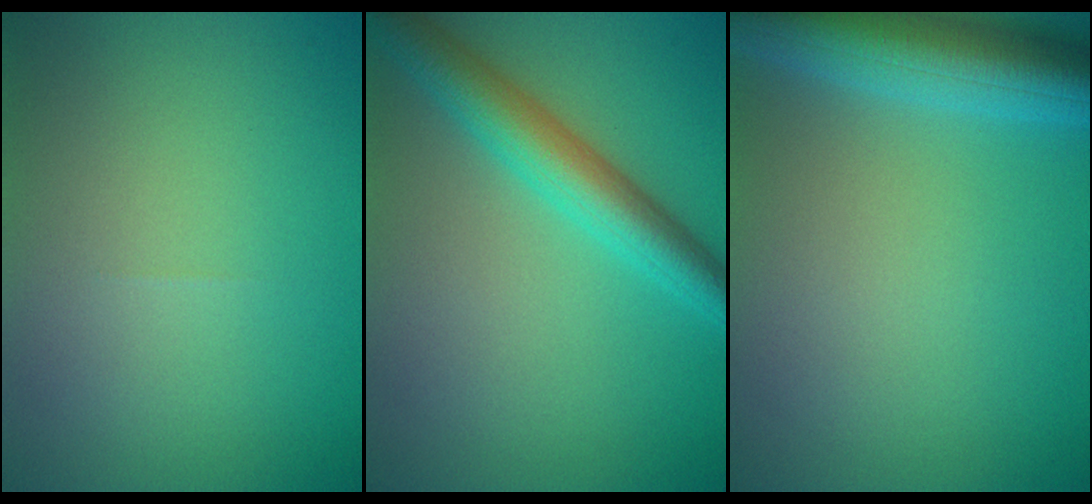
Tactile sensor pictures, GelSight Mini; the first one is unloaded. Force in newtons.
{"total": 5.0, "press": 5.0, "slide": 0.1}
{"total": 7.8, "press": 7.8, "slide": 0.4}